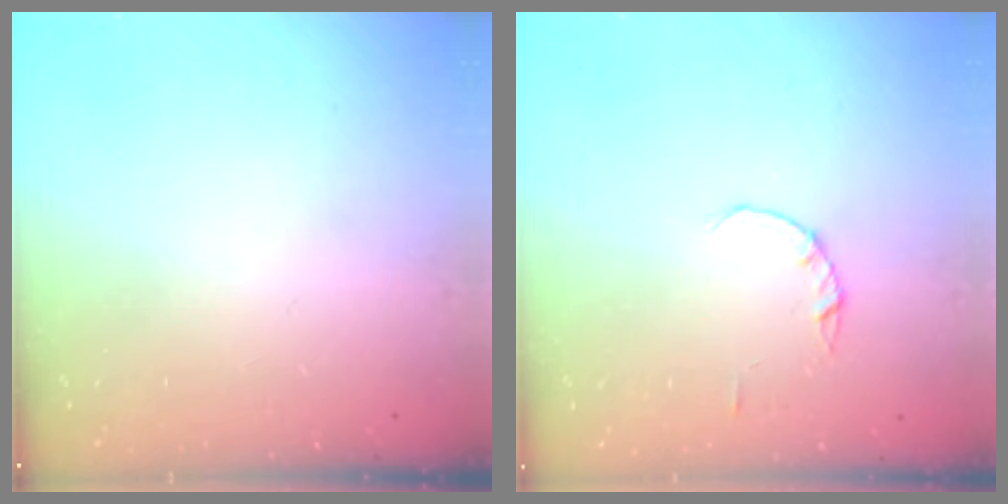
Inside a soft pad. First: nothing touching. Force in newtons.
{"total": 1.4, "press": 1.3, "slide": 0.3}